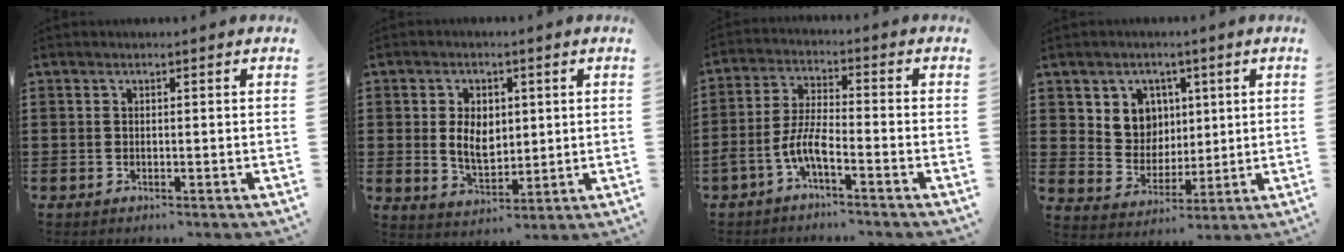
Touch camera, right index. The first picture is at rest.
{"total": 6.0, "force": [0.7, 4.2, 4.2], "torque": [-0.075, 0.007, 0.008]}
{"total": 6.0, "force": [-3.6, 1.2, 4.6], "torque": [-0.121, -0.012, -0.076]}
{"total": 6.7, "force": [2.8, 5.9, 1.6], "torque": [-0.049, 0.002, 0.049]}